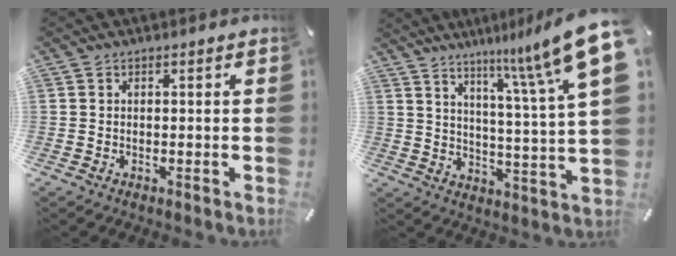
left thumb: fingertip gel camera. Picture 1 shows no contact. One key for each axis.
{"total": 15.7, "fx": 10.4, "fy": 1.6, "fz": 11.6, "tx": -0.188, "ty": -0.069, "tz": 0.164}